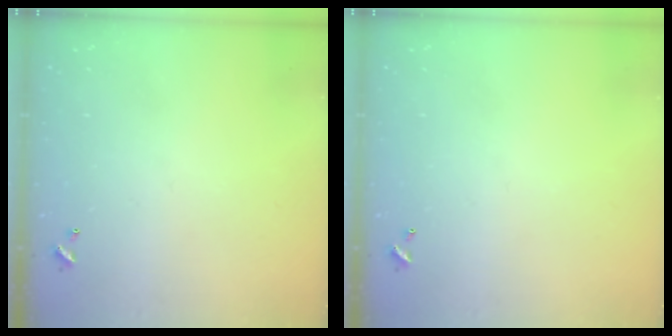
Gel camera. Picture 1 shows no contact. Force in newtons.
{"total": 0.0}